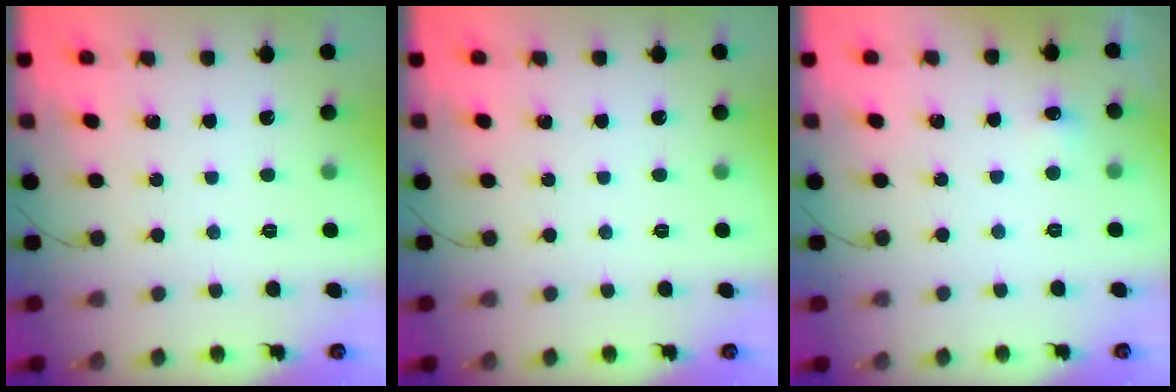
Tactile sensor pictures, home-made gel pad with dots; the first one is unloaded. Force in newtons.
{"total": 0.0}
{"total": 4.1, "press": 3.9, "slide": 1.1}